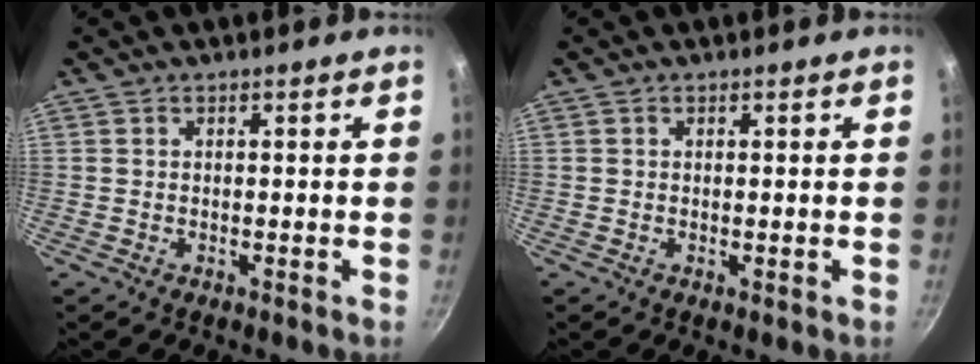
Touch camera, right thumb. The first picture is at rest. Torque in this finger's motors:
{"motor_torque": [0.28, 0.00, 0.17, 0.05, -0.04]}